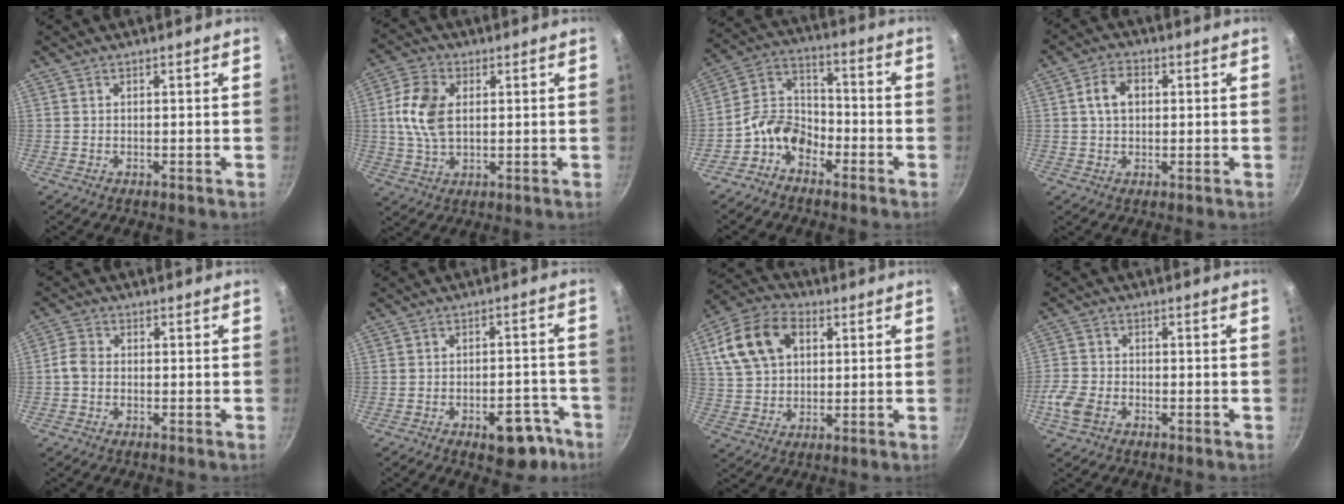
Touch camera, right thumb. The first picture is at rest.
{"total": 9.8, "force": [1.5, 6.1, 7.5], "torque": [-0.142, 0.007, 0.025]}
{"total": 9.2, "force": [-5.1, 6.3, 4.3], "torque": [-0.057, 0.058, -0.120]}
{"total": 5.8, "force": [1.0, 4.0, 4.1], "torque": [-0.059, 0.011, 0.012]}
{"total": 2.8, "force": [-0.6, 2.2, 1.7], "torque": [-0.037, 0.011, -0.020]}
{"total": 9.7, "force": [-5.3, 5.1, 6.3], "torque": [-0.035, 0.045, -0.056]}
{"total": 15.0, "force": [5.1, 10.4, 9.6], "torque": [-0.166, 0.010, 0.088]}
{"total": 6.0, "force": [-2.7, 3.9, 3.6], "torque": [-0.079, 0.015, -0.058]}